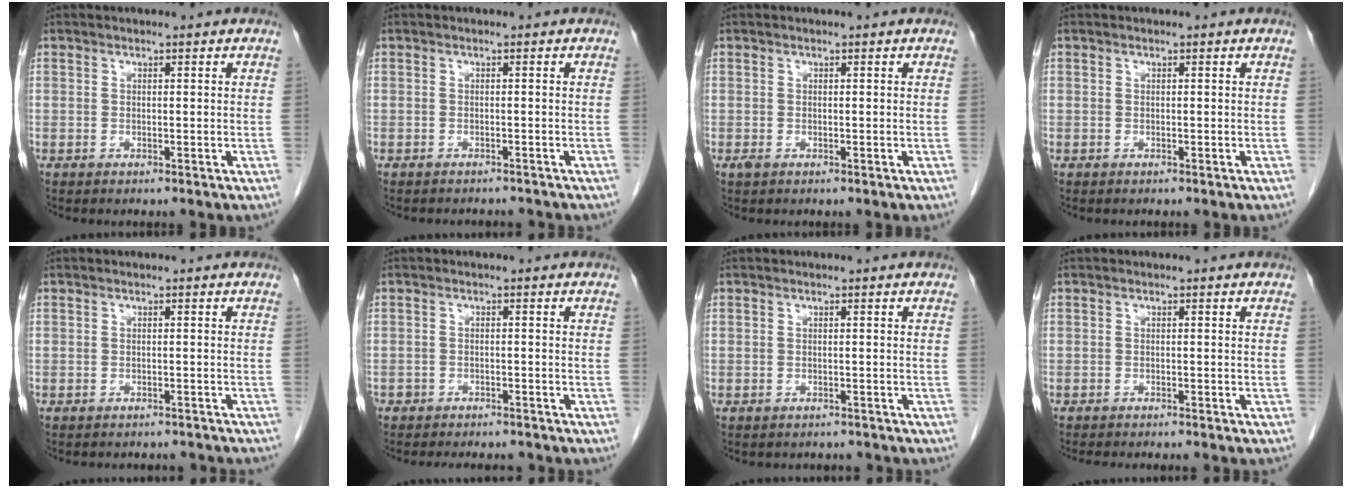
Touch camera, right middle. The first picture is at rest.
{"total": 4.2, "force": [-3.9, 1.3, 0.7], "torque": [-0.005, -0.003, -0.044]}
{"total": 0.7, "force": [-0.3, 0.4, 0.4], "torque": [-0.011, 0.000, -0.003]}
{"total": 0.0}
{"total": 7.1, "force": [-6.7, 1.8, 1.7], "torque": [-0.018, 0.002, -0.070]}
{"total": 7.2, "force": [-6.4, 2.5, 2.2], "torque": [-0.029, 0.004, -0.081]}
{"total": 3.1, "force": [-2.9, 1.2, 0.2], "torque": [-0.001, 0.000, -0.034]}
{"total": 7.3, "force": [-6.5, 0.9, 3.2], "torque": [-0.031, -0.008, -0.086]}